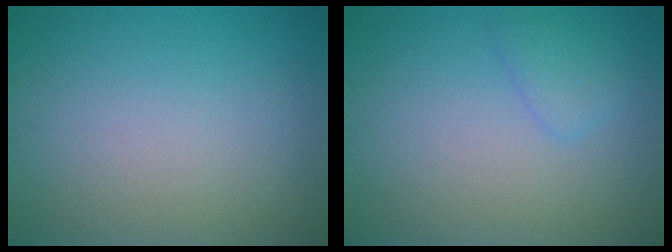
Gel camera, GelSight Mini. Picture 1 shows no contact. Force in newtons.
{"total": 1.8, "press": 1.8, "slide": 0.1}